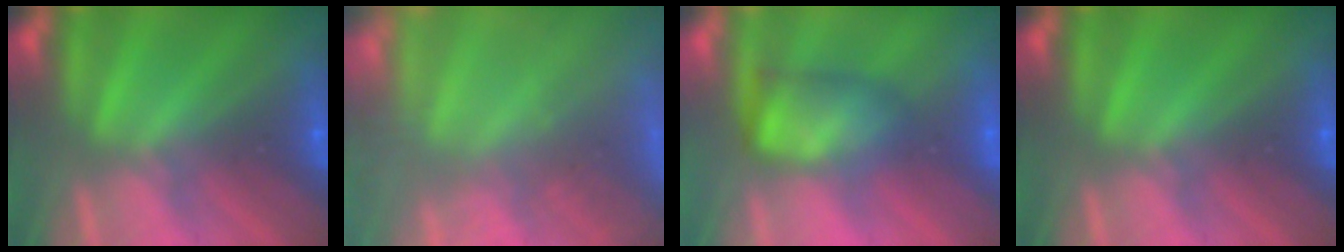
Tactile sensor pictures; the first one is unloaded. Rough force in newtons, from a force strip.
{"total": 7.6}
{"total": 4.7}
{"total": 0.0}